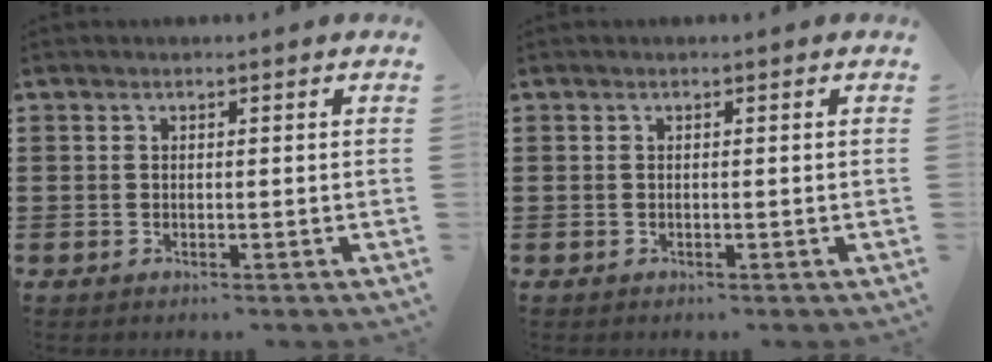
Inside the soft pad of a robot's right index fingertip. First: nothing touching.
{"total": 0.0}